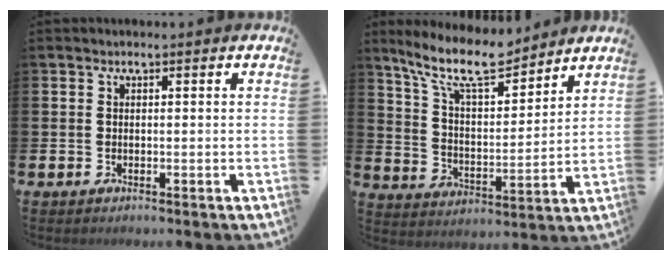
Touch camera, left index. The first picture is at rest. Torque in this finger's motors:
{"motor_torque": [0.07, -0.56, 0.72, 0.21]}